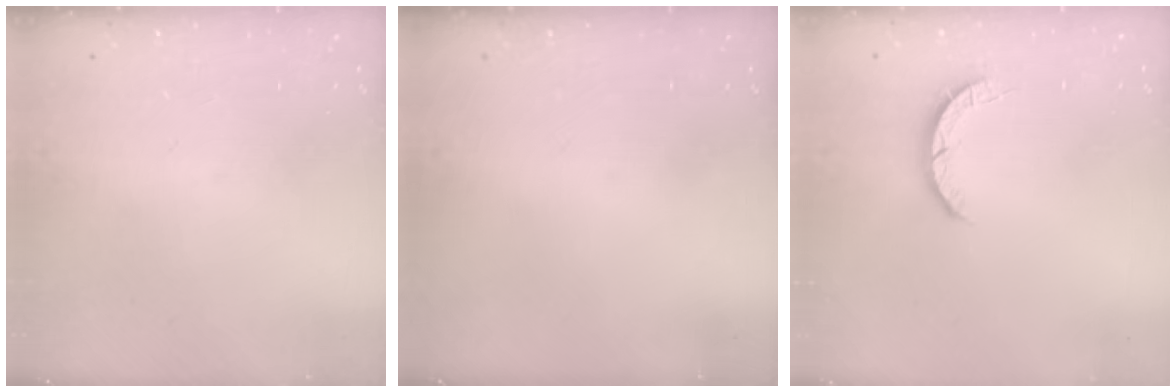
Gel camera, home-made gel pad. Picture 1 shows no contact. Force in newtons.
{"total": 0.0}
{"total": 2.7, "press": 2.7, "slide": 0.4}